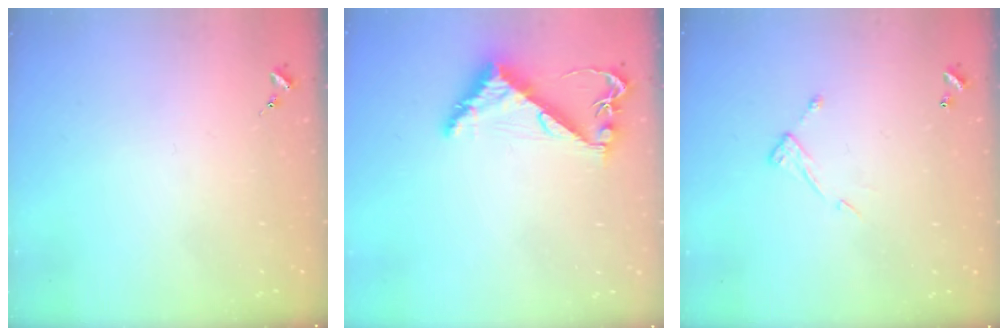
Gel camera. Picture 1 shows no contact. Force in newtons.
{"total": 7.9, "press": 7.9, "slide": 0.8}
{"total": 7.0, "press": 7.0, "slide": 0.4}